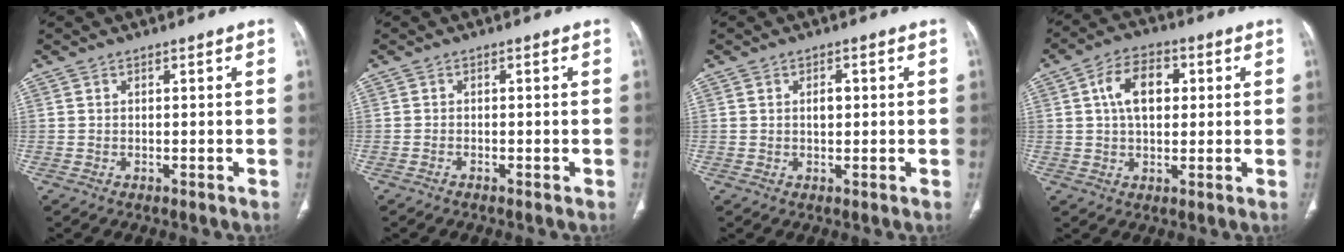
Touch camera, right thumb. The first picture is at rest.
{"total": 0.5, "force": [-0.4, 0.2, 0.2], "torque": [-0.006, 0.000, -0.009]}
{"total": 2.1, "force": [0.3, 1.2, 1.6], "torque": [-0.022, 0.003, 0.005]}
{"total": 9.0, "force": [2.0, 5.6, 6.8], "torque": [-0.103, 0.011, 0.030]}